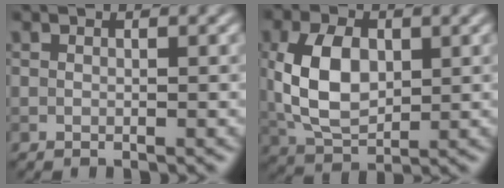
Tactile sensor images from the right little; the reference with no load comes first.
{"total": 6.8, "force": [0.7, 4.2, 5.3], "torque": [-0.112, 0.003, 0.016]}